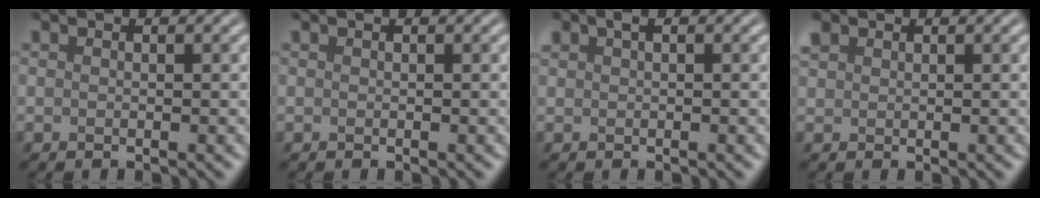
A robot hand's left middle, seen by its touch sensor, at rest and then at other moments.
{"total": 0.0}
{"total": 1.1, "force": [0.7, 0.5, 0.6], "torque": [-0.013, 0.007, 0.014]}
{"total": 1.3, "force": [1.0, 0.8, 0.3], "torque": [-0.008, 0.005, 0.021]}